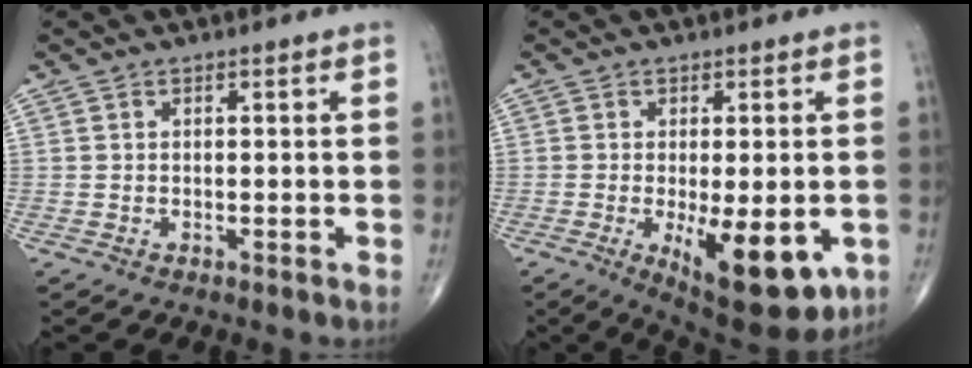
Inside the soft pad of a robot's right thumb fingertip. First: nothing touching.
{"total": 13.9, "force": [-4.2, 5.4, 12.1], "torque": [-0.160, -0.019, -0.046]}